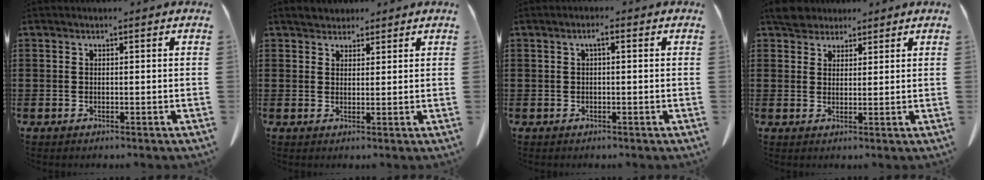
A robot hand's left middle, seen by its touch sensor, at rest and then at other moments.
{"total": 2.3, "force": [2.1, 0.8, -0.1], "torque": [0.004, 0.000, 0.040]}
{"total": 1.7, "force": [-0.1, 0.4, 1.6], "torque": [-0.031, 0.003, -0.003]}
{"total": 4.1, "force": [3.6, 1.8, 0.9], "torque": [-0.023, 0.001, 0.069]}